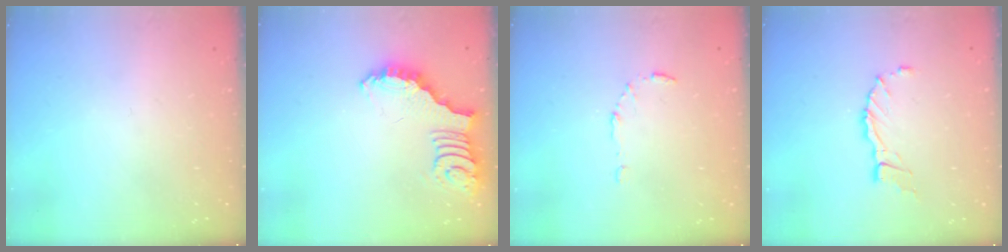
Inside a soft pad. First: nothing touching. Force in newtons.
{"total": 2.7, "press": 2.6, "slide": 0.6}
{"total": 4.9, "press": 4.9, "slide": 0.4}
{"total": 7.9, "press": 7.9, "slide": 0.7}